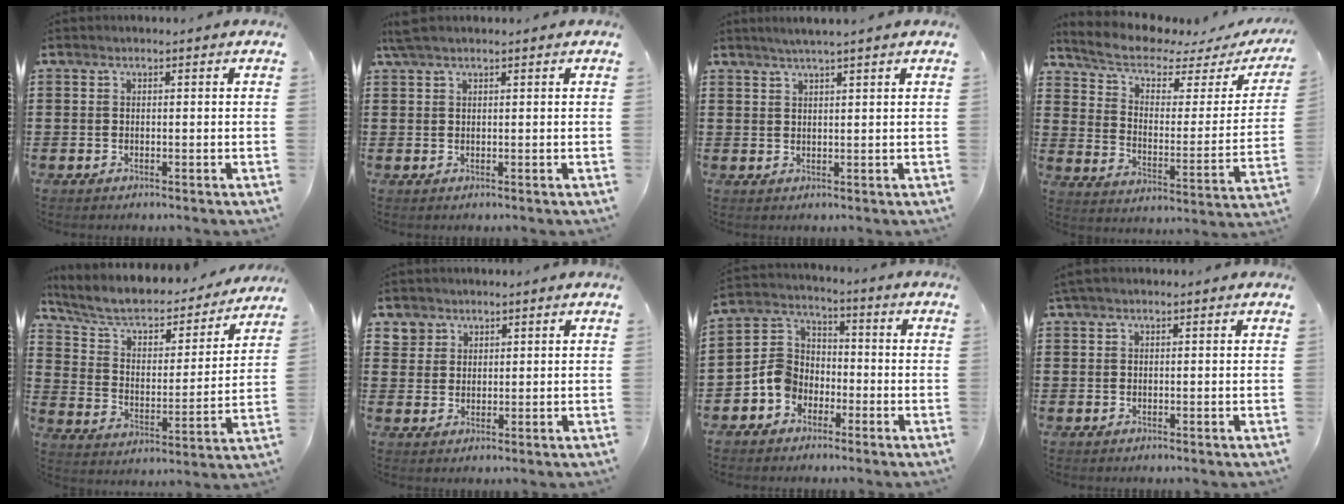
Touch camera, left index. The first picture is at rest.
{"total": 1.7, "force": [1.2, 0.1, 1.1], "torque": [-0.024, 0.000, 0.023]}
{"total": 2.1, "force": [1.8, -0.4, 1.0], "torque": [-0.022, 0.001, 0.034]}
{"total": 5.7, "force": [4.5, 1.7, 3.0], "torque": [-0.083, -0.031, 0.075]}
{"total": 6.6, "force": [5.5, 2.4, 2.8], "torque": [-0.081, -0.040, 0.090]}
{"total": 2.8, "force": [1.9, 2.1, -0.1], "torque": [-0.010, 0.007, 0.037]}
{"total": 6.1, "force": [-2.9, 5.1, 1.8], "torque": [-0.071, 0.011, -0.064]}
{"total": 0.8, "force": [0.4, 0.1, 0.7], "torque": [-0.015, 0.000, 0.009]}